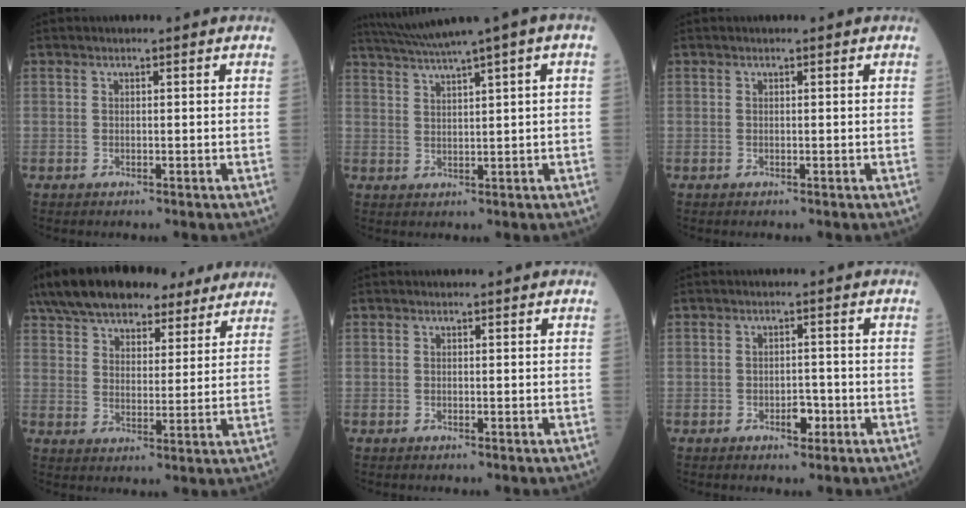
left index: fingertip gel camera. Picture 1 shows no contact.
{"total": 8.1, "force": [5.6, -1.4, 5.7], "torque": [-0.094, 0.029, 0.092]}
{"total": 0.0}
{"total": 20.5, "force": [16.7, 7.6, 9.0], "torque": [-0.164, 0.052, 0.245]}
{"total": 0.0}
{"total": 2.3, "force": [-1.2, 1.2, 1.6], "torque": [-0.021, 0.004, -0.016]}